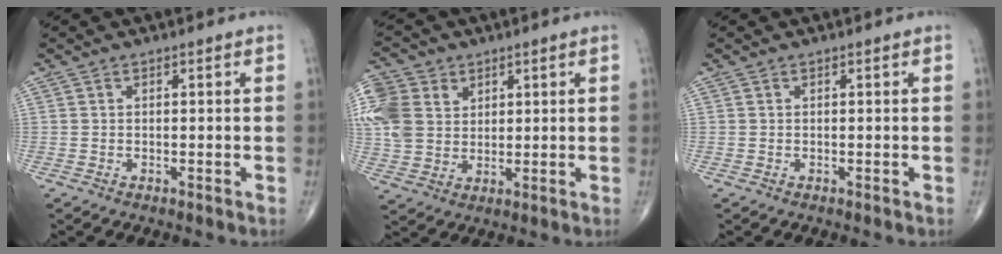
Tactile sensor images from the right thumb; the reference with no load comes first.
{"total": 13.4, "force": [4.1, 10.7, 6.9], "torque": [-0.152, 0.003, 0.079]}
{"total": 0.0}